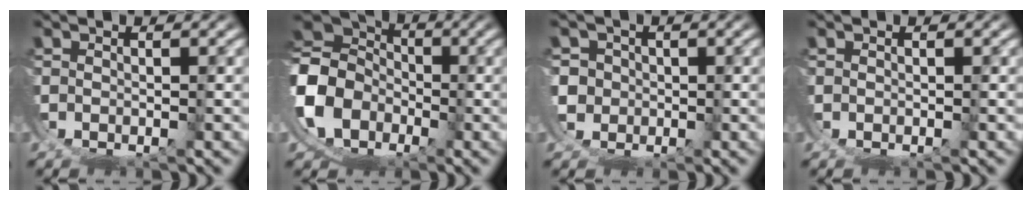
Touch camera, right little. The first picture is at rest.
{"total": 10.6, "force": [0.9, 9.6, 4.5], "torque": [-0.144, -0.033, 0.016]}
{"total": 1.8, "force": [0.6, 1.5, -0.8], "torque": [0.003, -0.027, 0.023]}
{"total": 0.0}